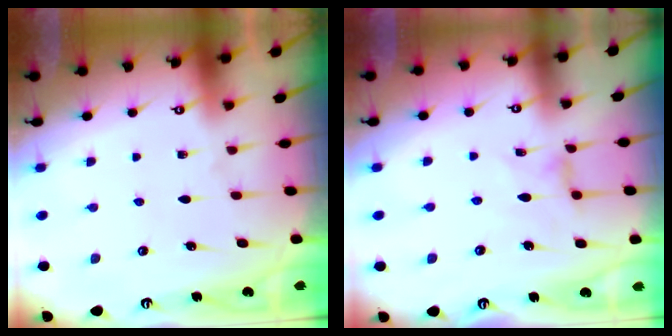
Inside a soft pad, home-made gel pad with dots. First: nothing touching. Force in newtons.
{"total": 2.5, "press": 2.5, "slide": 0.5}